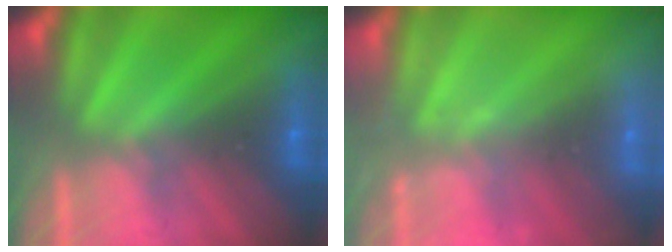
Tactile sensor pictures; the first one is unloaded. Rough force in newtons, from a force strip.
{"total": 2.2}